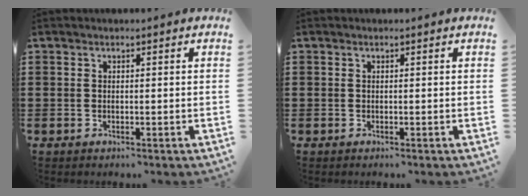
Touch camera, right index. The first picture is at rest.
{"total": 0.0}